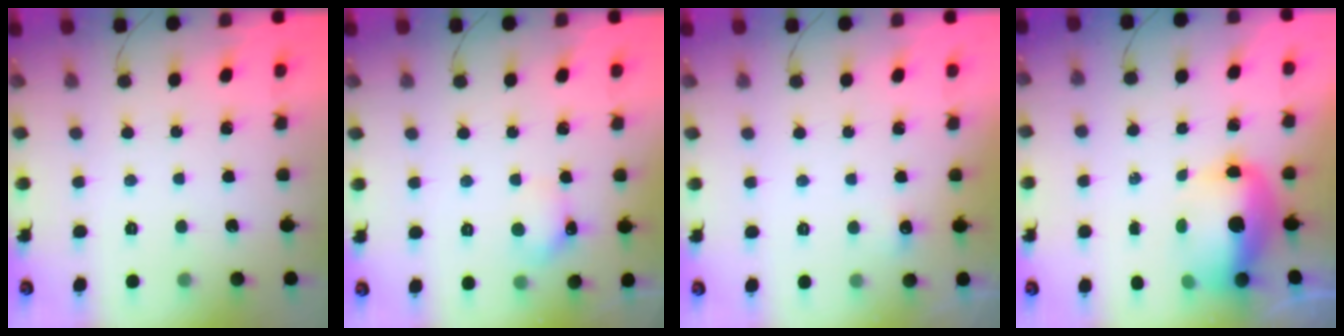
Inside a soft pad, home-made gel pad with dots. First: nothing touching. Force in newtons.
{"total": 5.8, "press": 5.6, "slide": 1.6}
{"total": 3.8, "press": 3.6, "slide": 1.2}
{"total": 12.2, "press": 11.9, "slide": 2.7}